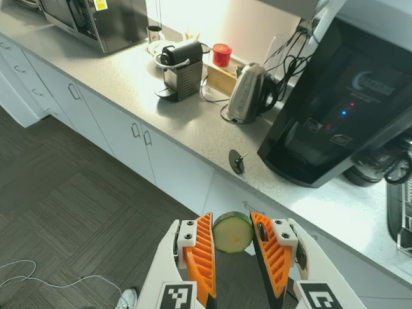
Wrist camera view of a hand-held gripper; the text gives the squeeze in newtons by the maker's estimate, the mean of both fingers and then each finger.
{"total": 7.7, "left": 8.1, "right": 7.2}